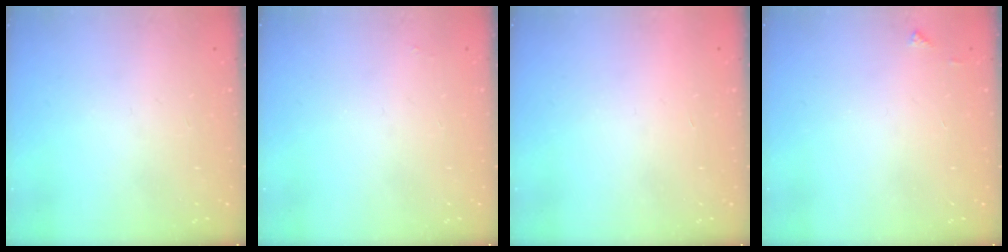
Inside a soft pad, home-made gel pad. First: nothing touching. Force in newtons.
{"total": 1.9, "press": 1.9, "slide": 0.3}
{"total": 1.7, "press": 1.7, "slide": 0.1}
{"total": 3.8, "press": 3.7, "slide": 0.6}